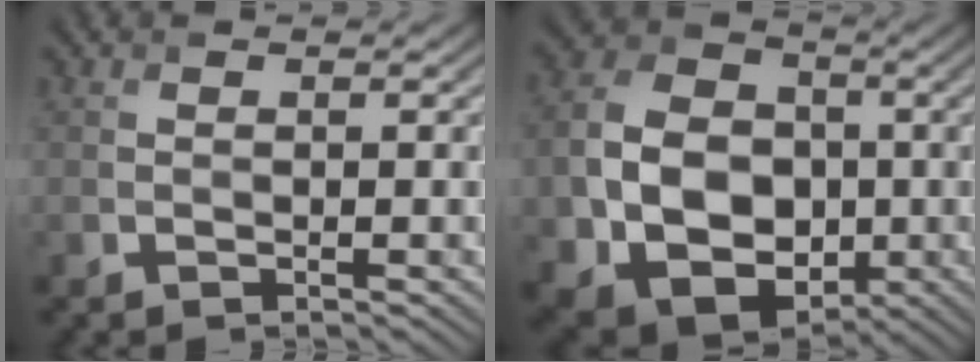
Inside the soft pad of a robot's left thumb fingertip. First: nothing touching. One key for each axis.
{"total": 13.2, "fx": -2.7, "fy": 10.0, "fz": 8.3, "tx": -0.191, "ty": -0.018, "tz": -0.051}